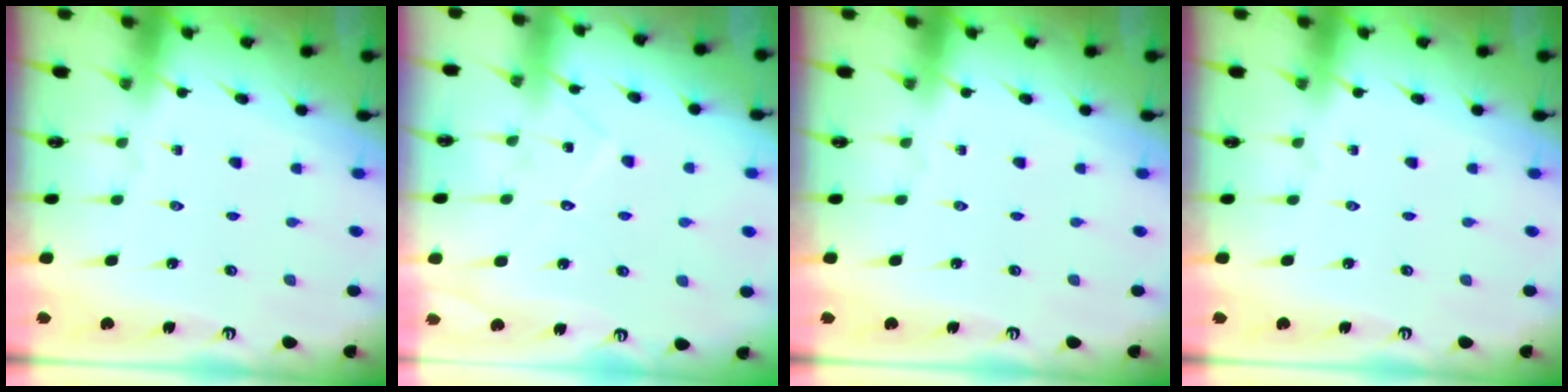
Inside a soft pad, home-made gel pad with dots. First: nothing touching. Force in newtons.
{"total": 8.7, "press": 8.7, "slide": 0.6}
{"total": 0.0}
{"total": 0.0}